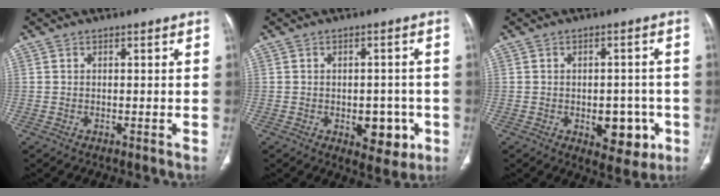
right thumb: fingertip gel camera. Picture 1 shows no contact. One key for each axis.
{"total": 7.6, "fx": -2.2, "fy": 4.6, "fz": 5.6, "tx": -0.039, "ty": 0.008, "tz": -0.018}
{"total": 8.7, "fx": -2.5, "fy": 5.3, "fz": 6.4, "tx": -0.047, "ty": 0.010, "tz": -0.021}